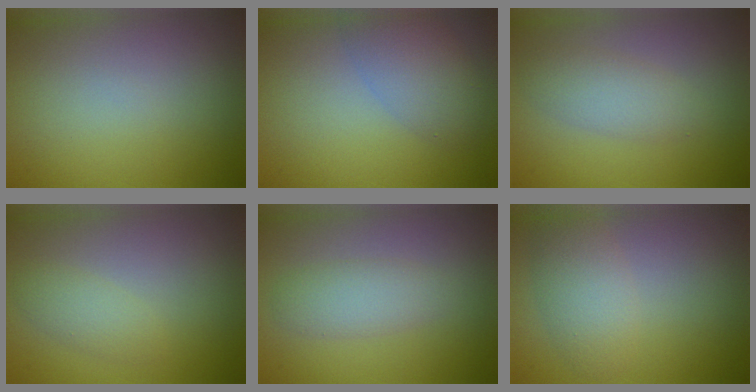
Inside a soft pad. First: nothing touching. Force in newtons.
{"total": 3.9, "press": 3.9, "slide": 0.2}
{"total": 2.7, "press": 2.7, "slide": 0.1}
{"total": 1.6, "press": 1.6, "slide": 0.0}
{"total": 2.4, "press": 2.4, "slide": 0.1}
{"total": 2.9, "press": 2.9, "slide": 0.0}